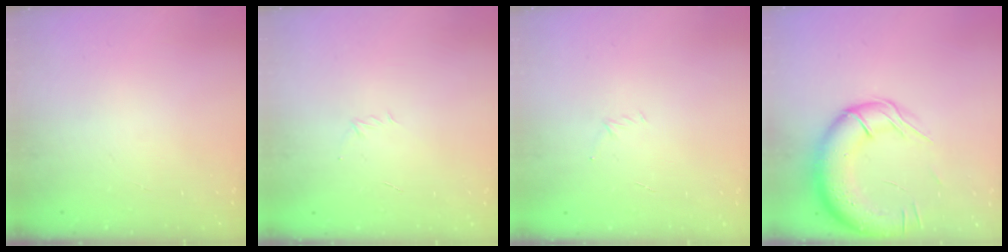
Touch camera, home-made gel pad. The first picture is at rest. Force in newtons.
{"total": 2.9, "press": 2.8, "slide": 0.7}
{"total": 2.9, "press": 2.8, "slide": 0.8}
{"total": 18.1, "press": 17.7, "slide": 3.6}